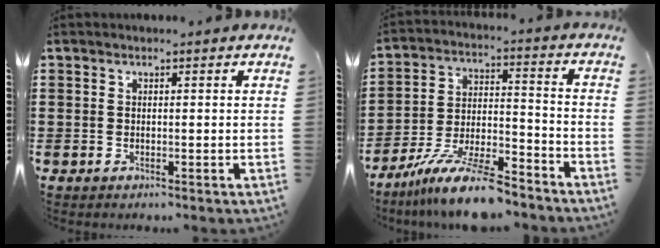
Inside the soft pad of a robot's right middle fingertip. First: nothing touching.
{"total": 12.3, "force": [-10.3, 1.7, 6.6], "torque": [-0.117, 0.028, -0.192]}